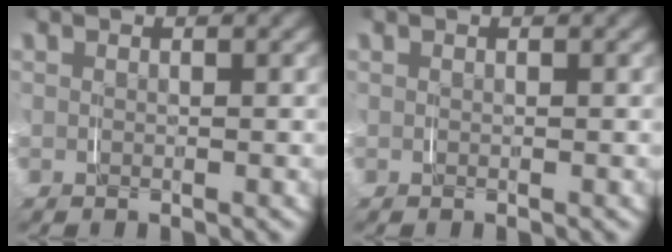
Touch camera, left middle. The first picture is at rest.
{"total": 0.0}